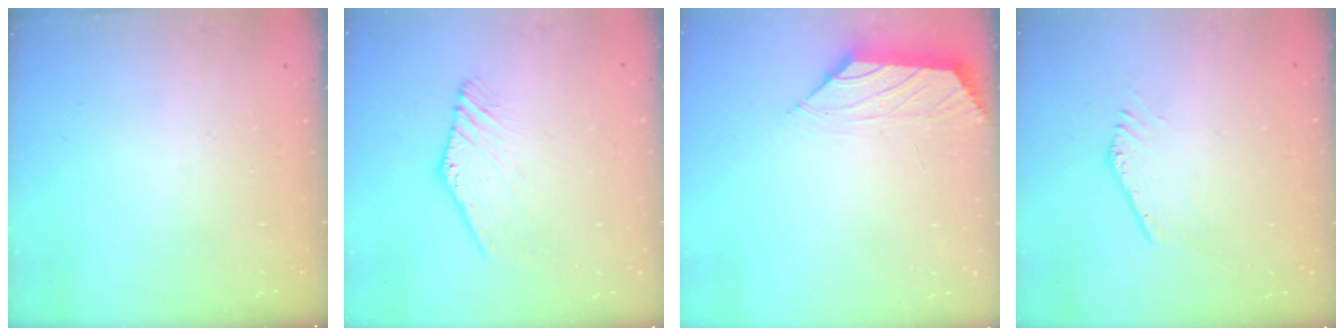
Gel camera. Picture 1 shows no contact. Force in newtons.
{"total": 1.3, "press": 1.3, "slide": 0.3}
{"total": 0.9, "press": 0.7, "slide": 0.4}
{"total": 1.0, "press": 1.0, "slide": 0.1}